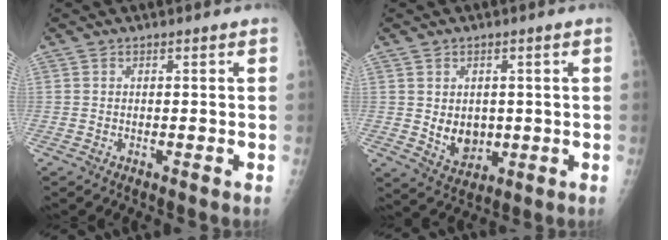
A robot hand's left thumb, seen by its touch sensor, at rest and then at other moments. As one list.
[{"total": 6.3, "force": [0.1, 4.9, 3.9], "torque": [-0.037, -0.011, 0.018]}]